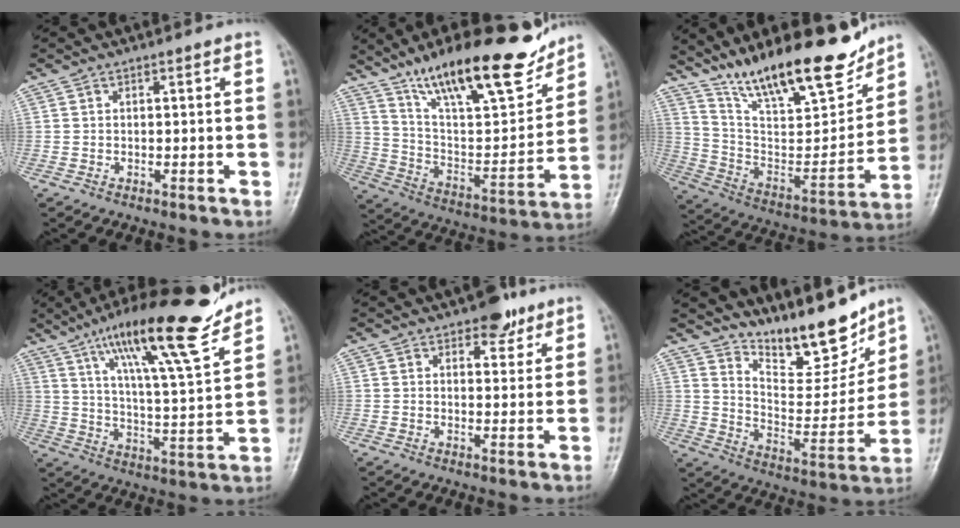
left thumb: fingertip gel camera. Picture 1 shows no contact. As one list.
[{"total": 24.3, "force": [17.0, 7.3, 15.7], "torque": [-0.213, -0.068, 0.287]}, {"total": 23.0, "force": [17.2, 6.8, 13.7], "torque": [-0.184, -0.083, 0.298]}, {"total": 19.8, "force": [14.0, 2.7, 13.8], "torque": [-0.203, -0.065, 0.232]}, {"total": 5.1, "force": [3.5, 2.7, 2.6], "torque": [-0.008, -0.018, 0.048]}, {"total": 17.3, "force": [13.6, 6.0, 8.8], "torque": [-0.087, -0.092, 0.227]}]